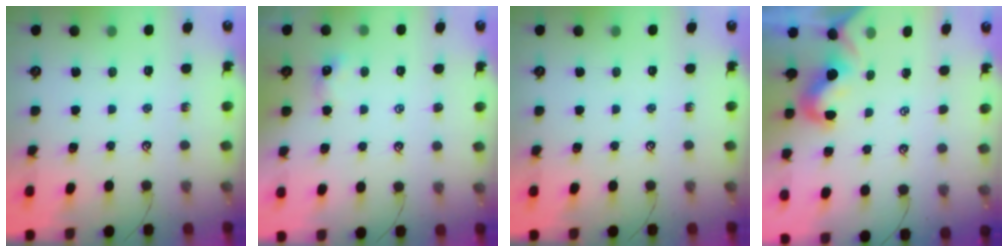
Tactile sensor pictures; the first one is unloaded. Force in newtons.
{"total": 0.6, "press": 0.4, "slide": 0.4}
{"total": 0.0}
{"total": 2.1, "press": 2.0, "slide": 0.6}